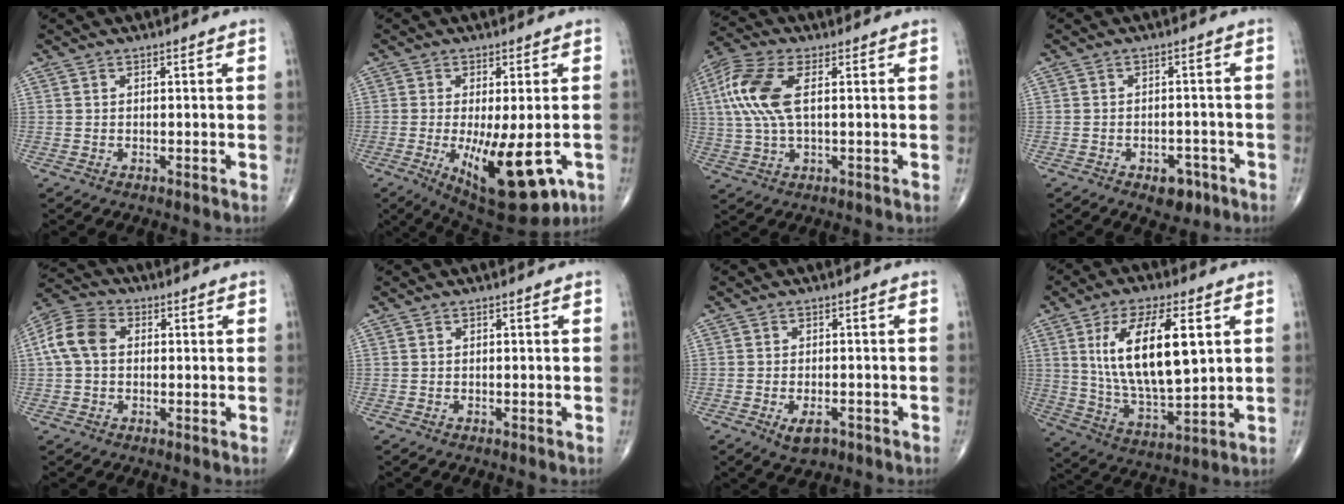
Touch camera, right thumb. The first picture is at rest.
{"total": 15.5, "force": [-4.6, 5.5, 13.8], "torque": [-0.195, -0.021, -0.049]}
{"total": 11.8, "force": [2.4, 5.3, 10.3], "torque": [-0.253, 0.015, 0.046]}
{"total": 4.8, "force": [-2.7, 2.9, 2.6], "torque": [-0.016, 0.018, -0.031]}
{"total": 8.6, "force": [1.0, 6.2, 5.9], "torque": [-0.122, 0.027, 0.010]}
{"total": 0.0}
{"total": 3.7, "force": [-1.7, 1.9, 2.6], "torque": [-0.041, 0.001, -0.023]}
{"total": 18.2, "force": [4.7, 7.4, 16.0], "torque": [-0.276, -0.020, 0.093]}